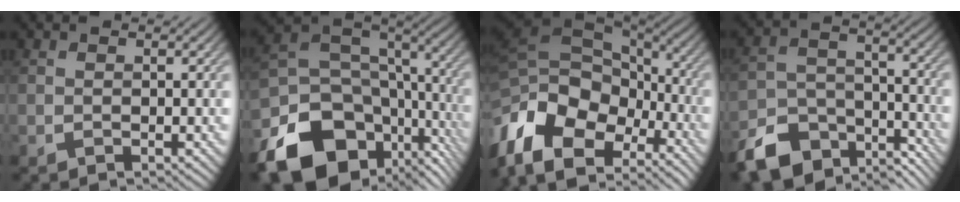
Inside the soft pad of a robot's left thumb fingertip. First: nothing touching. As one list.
[{"total": 18.5, "force": [-8.4, 12.7, 10.6], "torque": [-0.239, -0.046, -0.111]}, {"total": 18.5, "force": [-8.5, 12.8, 10.4], "torque": [-0.260, -0.015, -0.099]}, {"total": 12.5, "force": [-9.0, 6.6, 5.6], "torque": [-0.124, -0.024, -0.150]}]